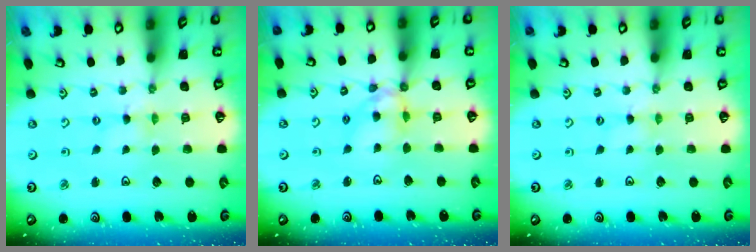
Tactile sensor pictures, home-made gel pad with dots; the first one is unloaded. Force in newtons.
{"total": 10.9, "press": 10.8, "slide": 1.3}
{"total": 0.9, "press": 0.9, "slide": 0.1}